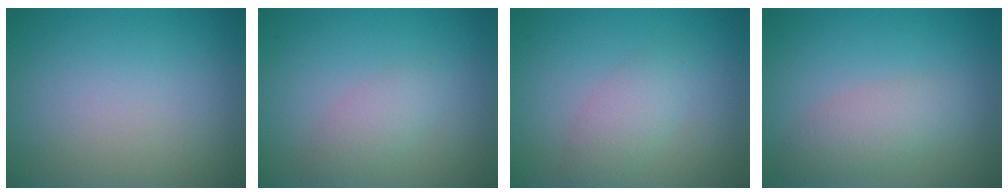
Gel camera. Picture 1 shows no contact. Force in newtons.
{"total": 2.0, "press": 2.0, "slide": 0.1}
{"total": 2.4, "press": 2.4, "slide": 0.2}
{"total": 2.8, "press": 2.8, "slide": 0.2}